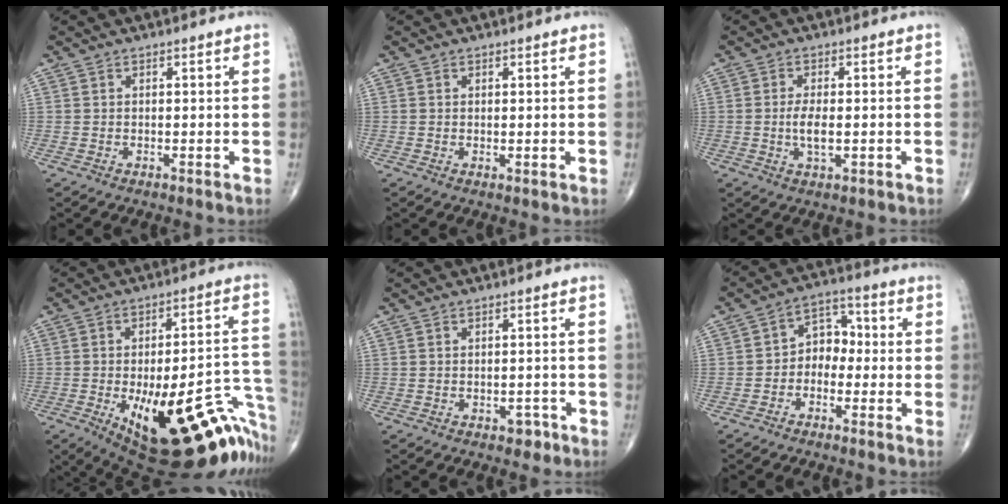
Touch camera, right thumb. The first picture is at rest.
{"total": 0.7, "force": [0.1, 0.2, 0.6], "torque": [-0.017, -0.005, 0.004]}
{"total": 4.2, "force": [-0.5, 1.7, 3.8], "torque": [-0.075, -0.005, -0.011]}
{"total": 33.3, "force": [-13.9, 12.3, 27.7], "torque": [-0.281, 0.053, -0.168]}
{"total": 2.2, "force": [-1.2, 1.4, 1.2], "torque": [-0.007, 0.006, -0.013]}
{"total": 6.5, "force": [-1.4, 4.9, 4.0], "torque": [-0.033, 0.036, -0.043]}